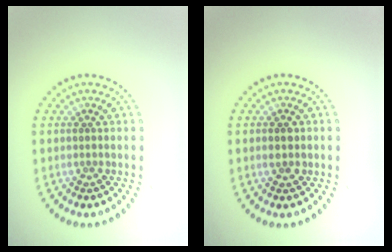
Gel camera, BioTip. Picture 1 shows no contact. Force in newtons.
{"total": 1.1, "press": 1.1, "slide": 0.1}